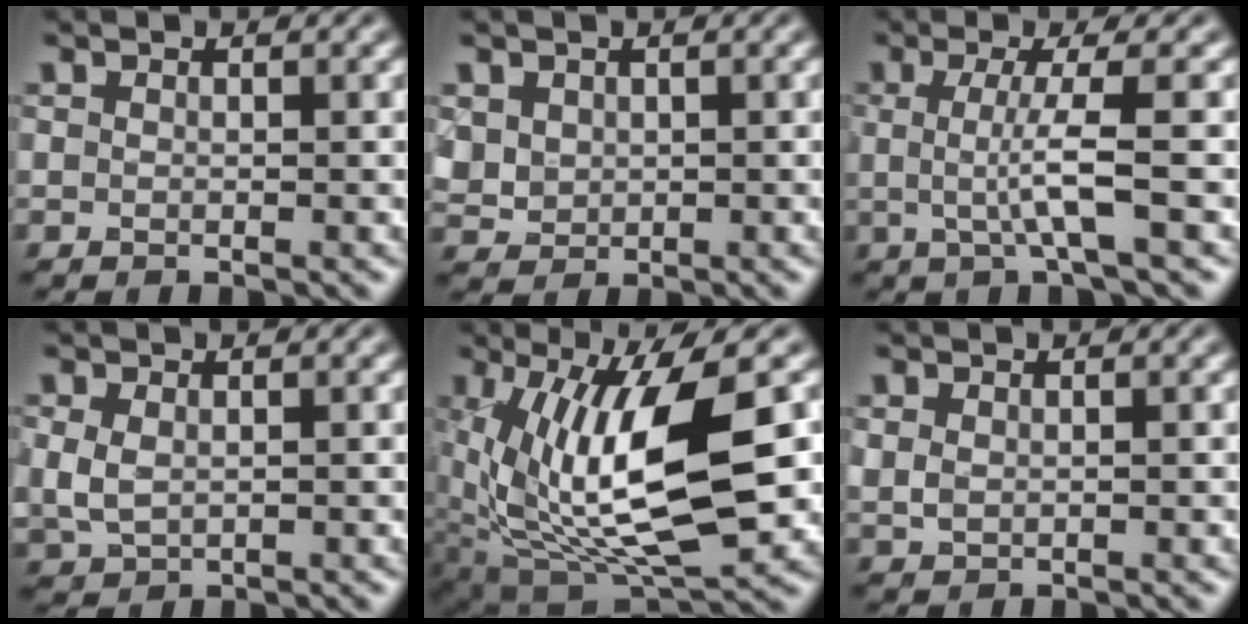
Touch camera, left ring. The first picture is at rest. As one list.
[{"total": 2.3, "force": [0.8, 2.0, 0.8], "torque": [-0.025, -0.005, 0.021]}, {"total": 4.0, "force": [-0.1, 0.6, 3.9], "torque": [-0.072, -0.005, -0.002]}, {"total": 2.5, "force": [0.1, 1.8, 1.7], "torque": [-0.047, -0.005, 0.007]}, {"total": 12.5, "force": [1.0, 5.7, 11.1], "torque": [-0.201, -0.019, 0.024]}, {"total": 1.1, "force": [0.2, 0.8, 0.7], "torque": [-0.018, -0.003, 0.009]}]